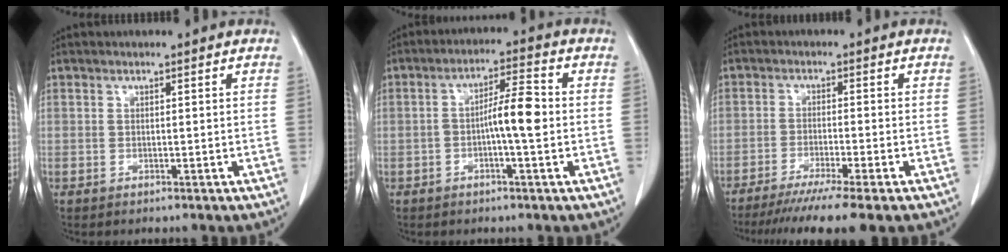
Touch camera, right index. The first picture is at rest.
{"total": 6.4, "force": [-0.8, 0.8, 6.3], "torque": [-0.108, 0.015, -0.017]}
{"total": 11.4, "force": [-9.0, -0.9, 6.8], "torque": [-0.085, -0.033, -0.138]}